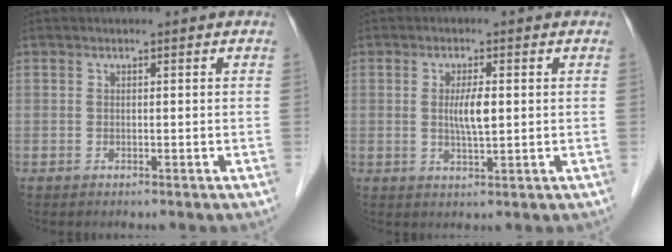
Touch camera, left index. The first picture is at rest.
{"total": 3.8, "force": [0.4, 0.6, 3.7], "torque": [-0.069, -0.003, 0.007]}